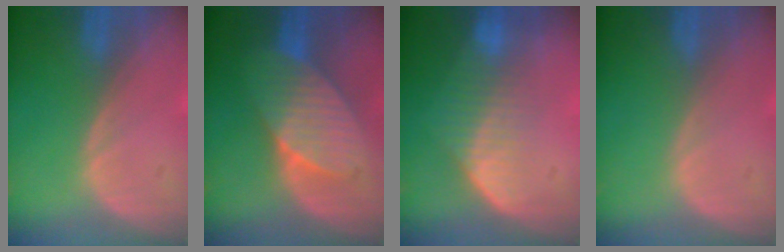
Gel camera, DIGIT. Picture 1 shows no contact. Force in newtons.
{"total": 7.4, "press": 7.4, "slide": 0.5}
{"total": 7.2, "press": 6.1, "slide": 3.8}
{"total": 0.0}